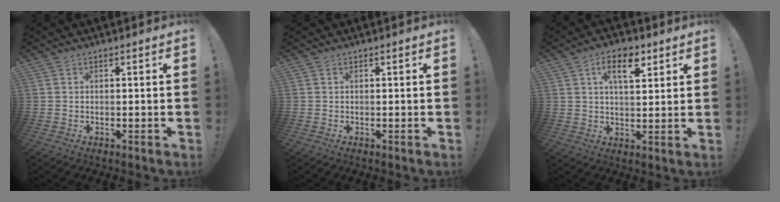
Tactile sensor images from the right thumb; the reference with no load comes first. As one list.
[{"total": 0.0}, {"total": 9.1, "force": [4.2, 4.1, 6.9], "torque": [-0.099, -0.010, 0.071]}]